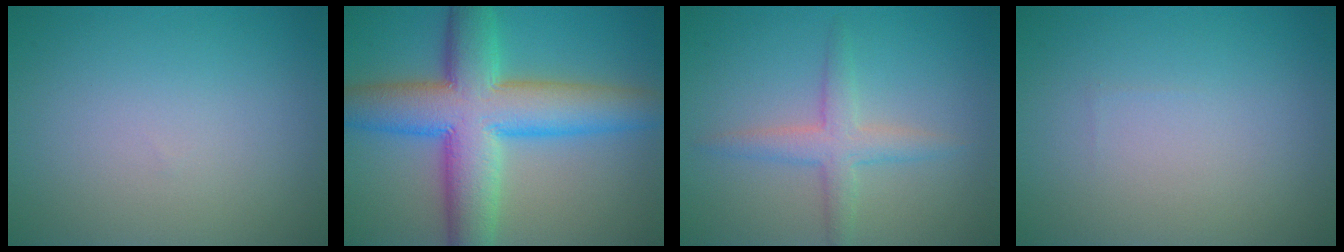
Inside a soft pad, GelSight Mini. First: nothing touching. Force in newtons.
{"total": 11.2, "press": 11.2, "slide": 0.2}
{"total": 2.9, "press": 2.9, "slide": 0.1}
{"total": 0.0}